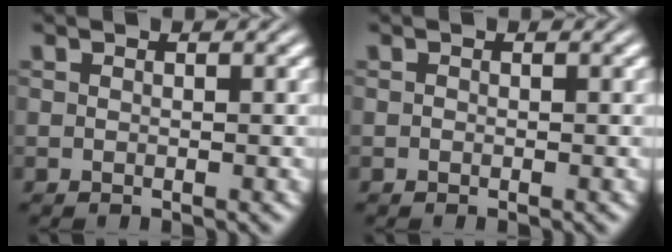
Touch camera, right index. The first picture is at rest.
{"total": 0.7, "force": [-0.2, -0.7, -0.1], "torque": [0.006, -0.004, -0.001]}